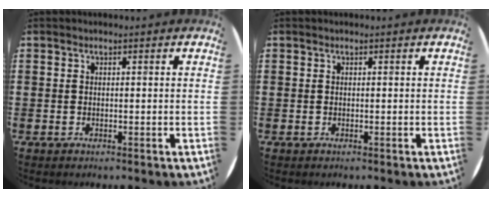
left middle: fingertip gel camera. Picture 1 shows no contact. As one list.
[{"total": 0.0}]